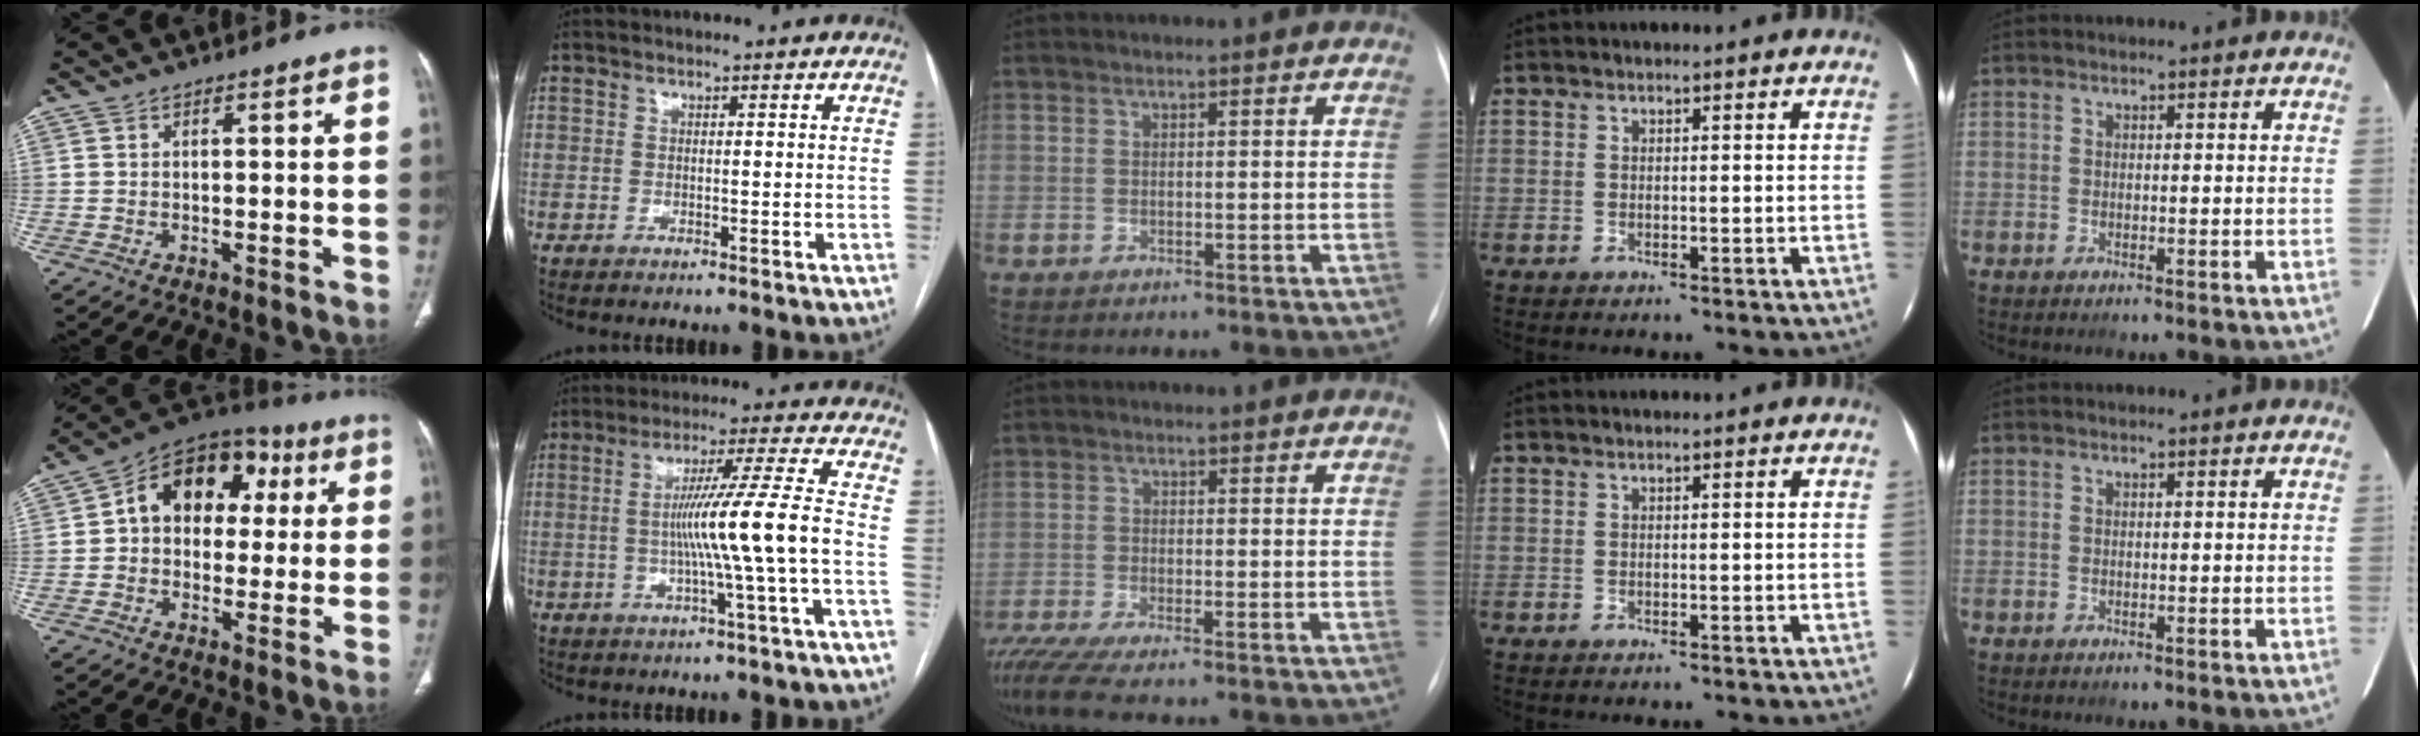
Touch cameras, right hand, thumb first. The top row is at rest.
{"thumb": {"total": 15.7, "force": [3.3, 11.4, 10.2], "torque": [-0.108, 0.030, 0.039]}, "index": {"total": 10.5, "force": [-1.7, -2.0, 10.1], "torque": [-0.174, 0.008, -0.025]}, "middle": {"total": 5.2, "force": [-4.3, -0.4, 2.9], "torque": [-0.053, -0.016, -0.078]}}